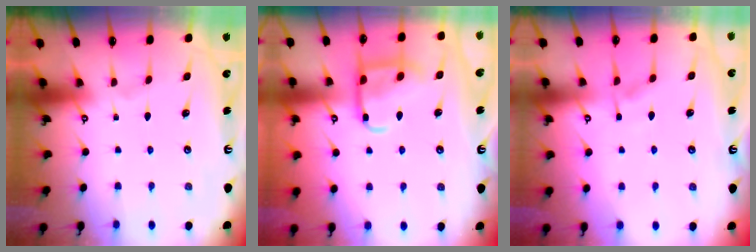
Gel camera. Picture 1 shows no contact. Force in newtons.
{"total": 11.2, "press": 11.2, "slide": 0.6}
{"total": 2.6, "press": 2.5, "slide": 0.6}